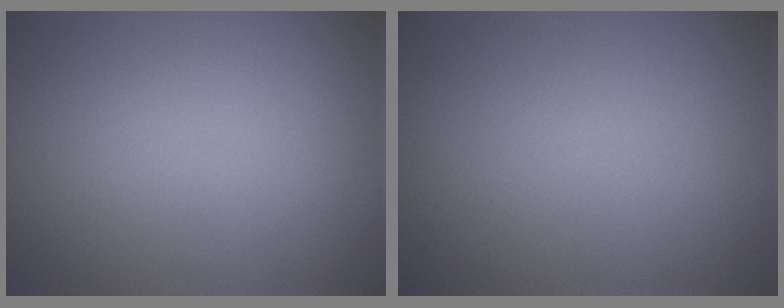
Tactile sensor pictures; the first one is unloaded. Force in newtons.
{"total": 0.0}